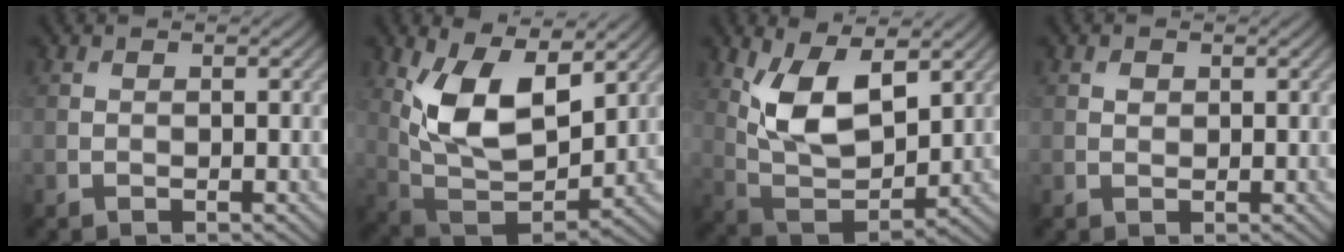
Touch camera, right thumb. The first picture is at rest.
{"total": 11.9, "force": [4.4, 6.2, 9.2], "torque": [-0.190, -0.012, 0.085]}
{"total": 10.1, "force": [4.2, 5.0, 7.7], "torque": [-0.168, -0.008, 0.083]}
{"total": 0.7, "force": [0.3, 0.6, 0.3], "torque": [-0.007, -0.003, 0.005]}